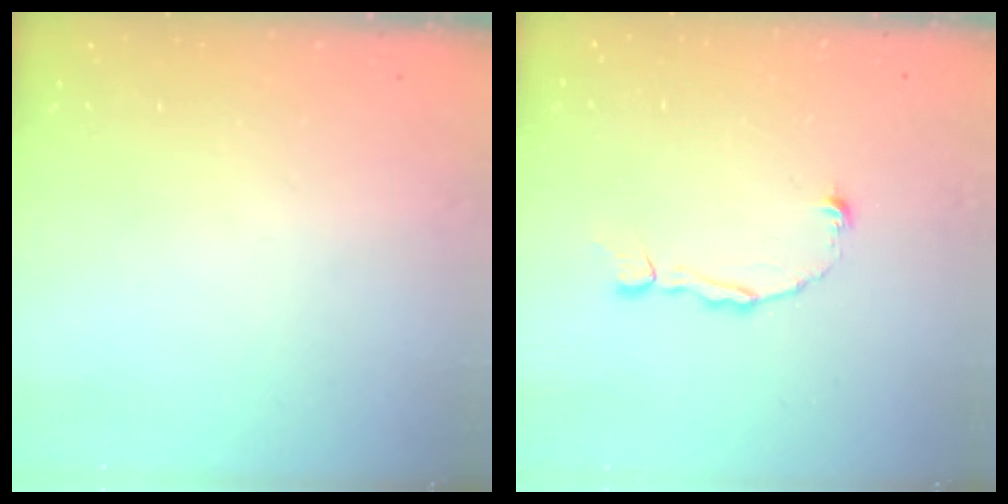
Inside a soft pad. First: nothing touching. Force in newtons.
{"total": 4.3, "press": 4.3, "slide": 0.4}